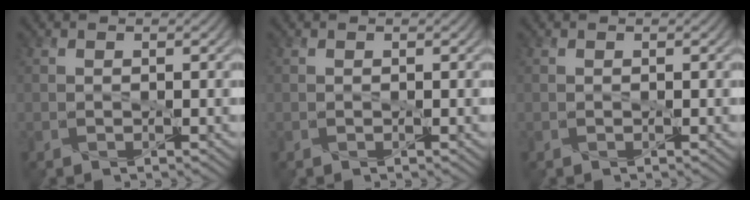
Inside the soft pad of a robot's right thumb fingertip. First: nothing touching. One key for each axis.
{"total": 0.0}
{"total": 0.0}